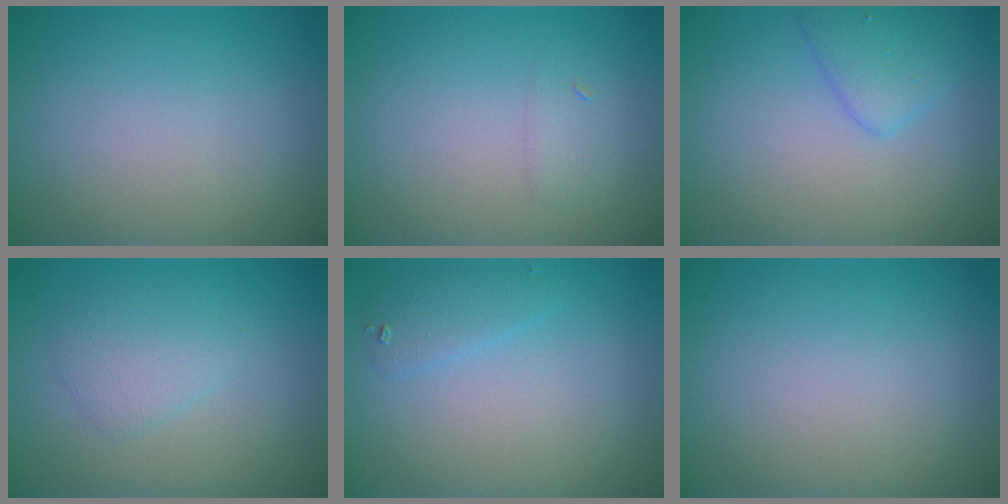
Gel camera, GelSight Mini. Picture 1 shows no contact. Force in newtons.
{"total": 1.0, "press": 1.0, "slide": 0.1}
{"total": 2.5, "press": 2.5, "slide": 0.1}
{"total": 2.2, "press": 2.2, "slide": 0.0}
{"total": 1.4, "press": 1.4, "slide": 0.0}
{"total": 0.0}